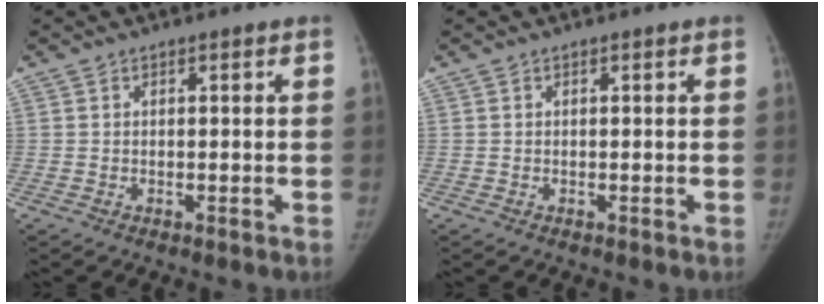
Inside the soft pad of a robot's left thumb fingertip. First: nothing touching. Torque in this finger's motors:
{"motor_torque": [0.05, 0.04, 0.29, -0.32, 0.03]}